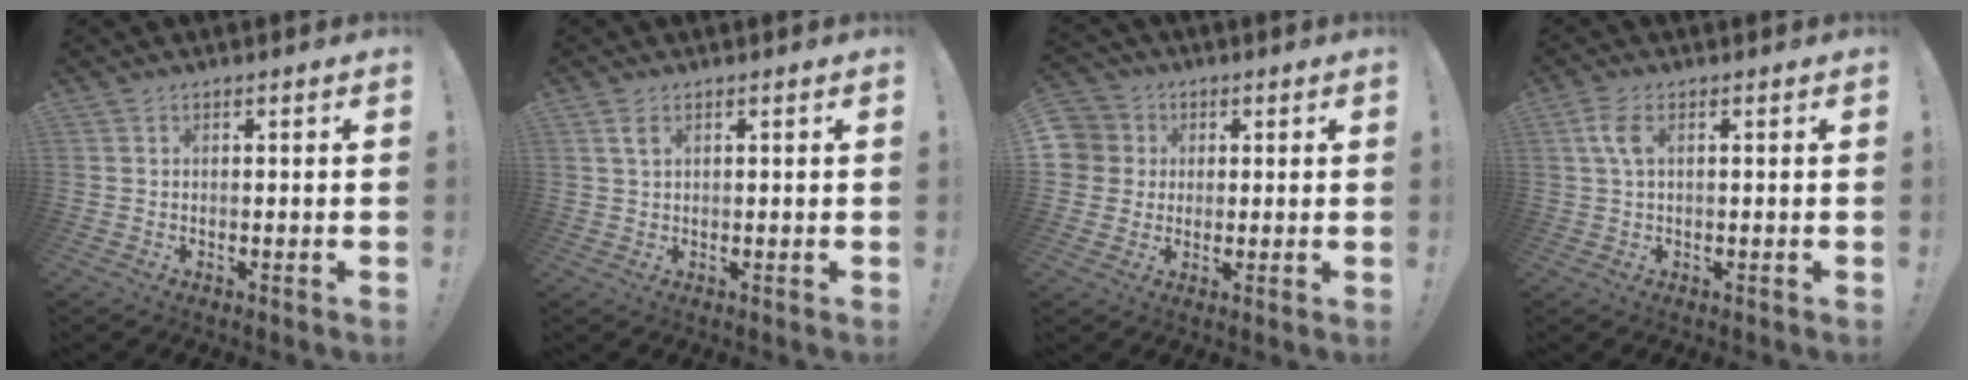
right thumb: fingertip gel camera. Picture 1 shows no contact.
{"total": 2.7, "force": [1.3, 1.2, 2.0], "torque": [-0.034, -0.003, 0.023]}
{"total": 6.4, "force": [1.1, 6.2, 1.2], "torque": [-0.025, 0.000, 0.022]}
{"total": 4.6, "force": [1.1, 1.9, 4.0], "torque": [-0.093, 0.006, 0.021]}